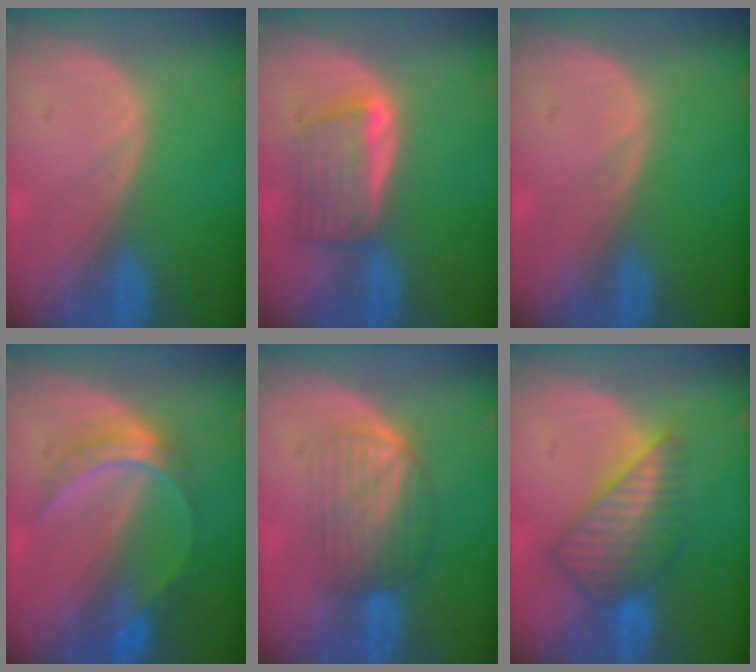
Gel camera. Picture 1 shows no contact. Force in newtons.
{"total": 5.7, "press": 5.6, "slide": 1.1}
{"total": 0.0}
{"total": 6.5, "press": 5.6, "slide": 3.4}
{"total": 6.2, "press": 6.0, "slide": 1.5}
{"total": 7.5, "press": 6.9, "slide": 2.9}